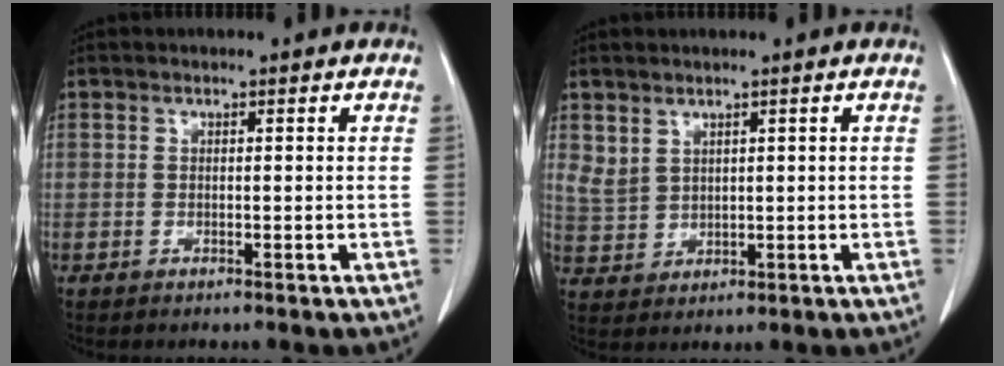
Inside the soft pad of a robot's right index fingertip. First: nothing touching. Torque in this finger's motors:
{"motor_torque": [0.40, 0.20, 0.17, 0.04]}